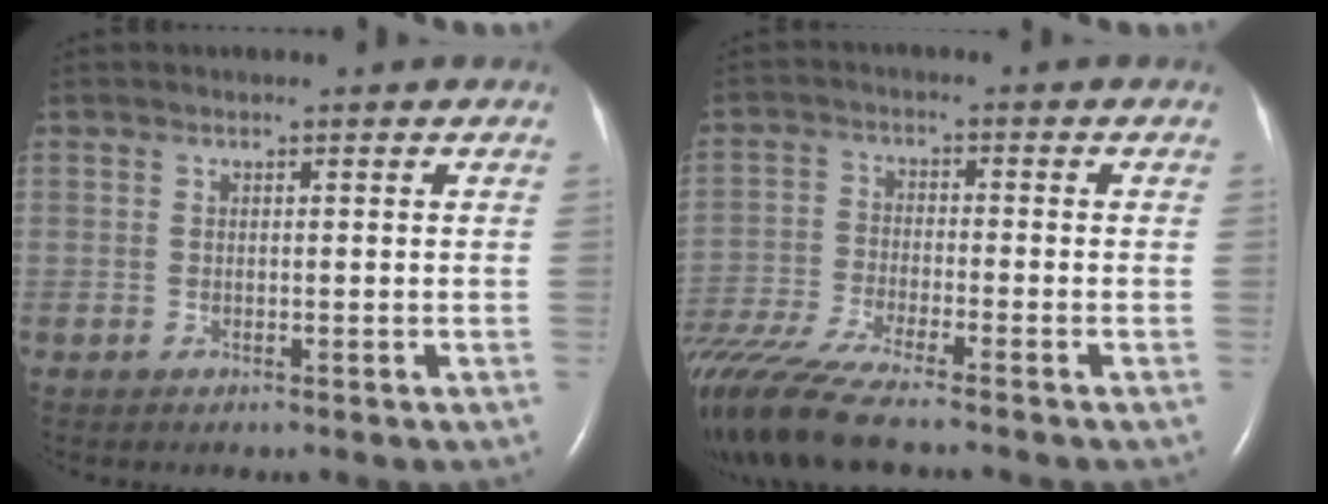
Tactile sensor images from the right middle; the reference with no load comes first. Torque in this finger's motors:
{"motor_torque": [1.03, -1.11, 0.50, 0.21]}